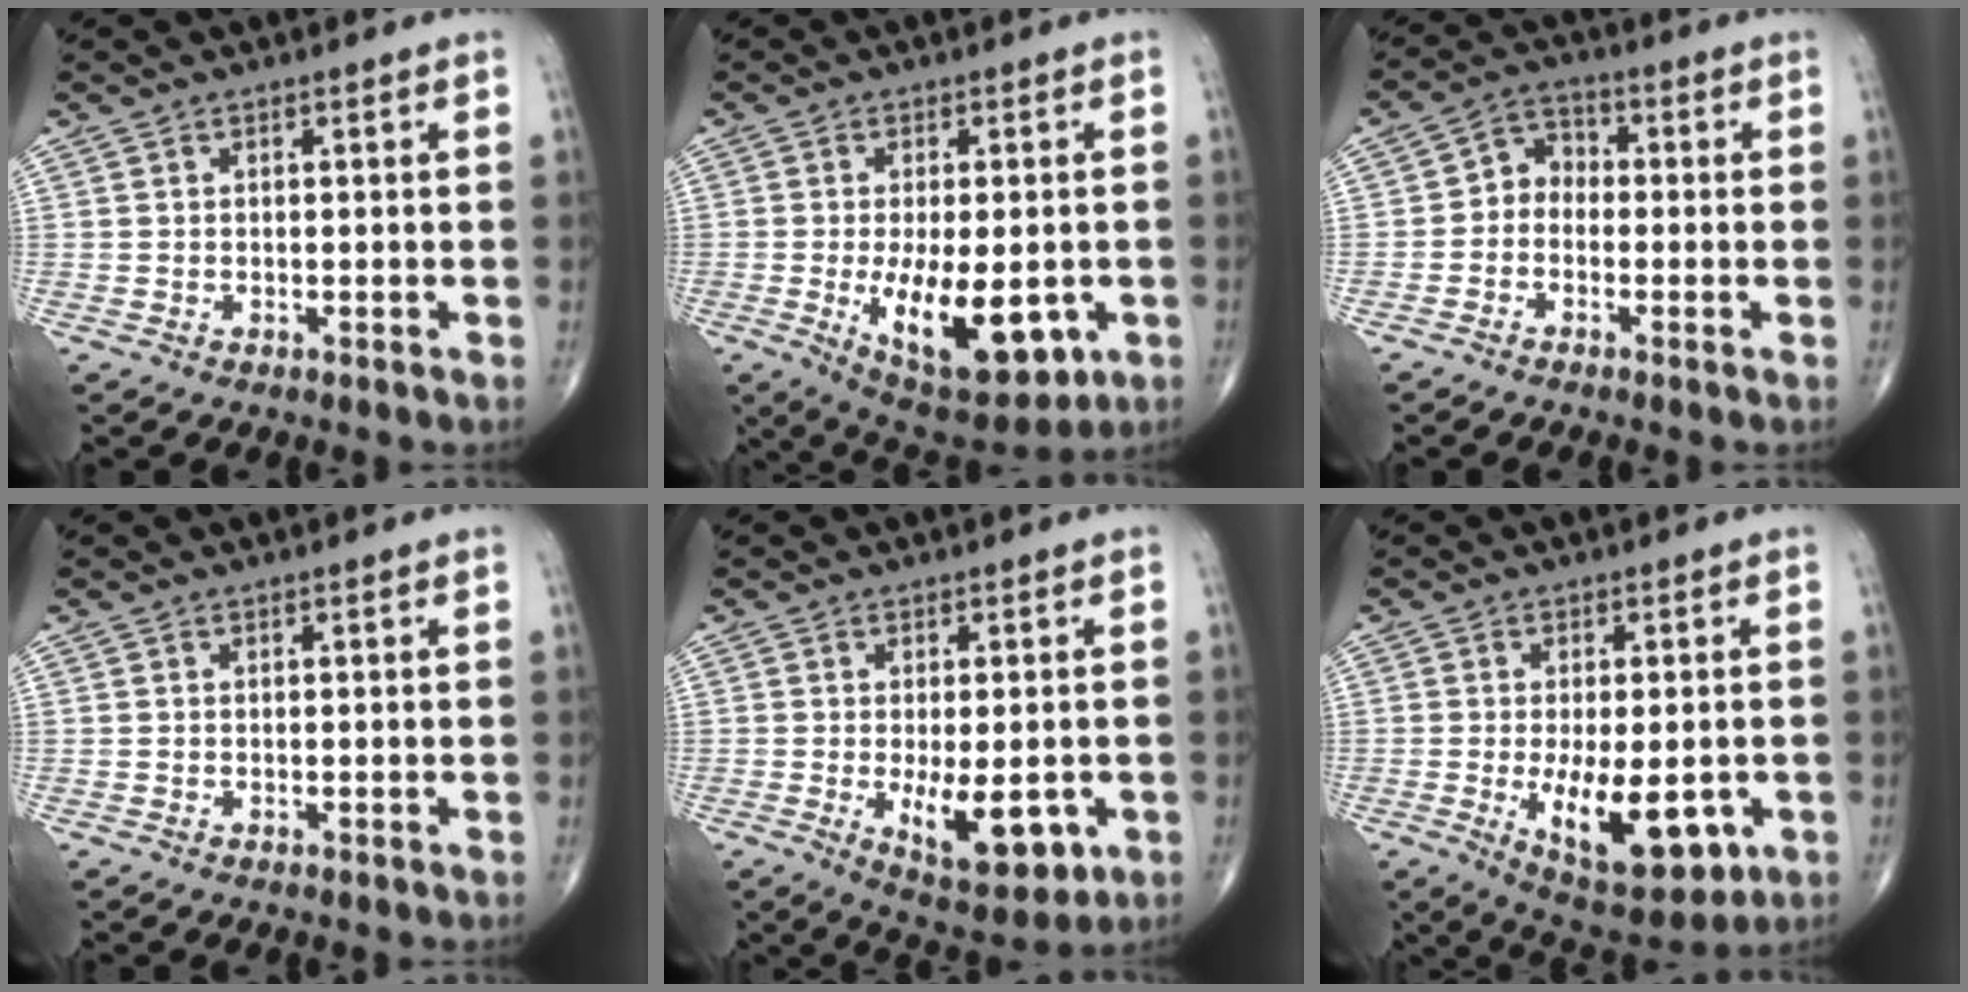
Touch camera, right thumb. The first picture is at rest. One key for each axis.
{"total": 16.1, "fx": -3.9, "fy": 7.2, "fz": 13.9, "tx": -0.206, "ty": -0.018, "tz": -0.038}
{"total": 4.9, "fx": -1.1, "fy": 4.0, "fz": 2.7, "tx": -0.020, "ty": 0.023, "tz": -0.039}
{"total": 0.0}
{"total": 9.7, "fx": -2.3, "fy": 4.1, "fz": 8.5, "tx": -0.109, "ty": -0.016, "tz": -0.022}
{"total": 14.2, "fx": -3.4, "fy": 6.3, "fz": 12.2, "tx": -0.171, "ty": -0.017, "tz": -0.032}